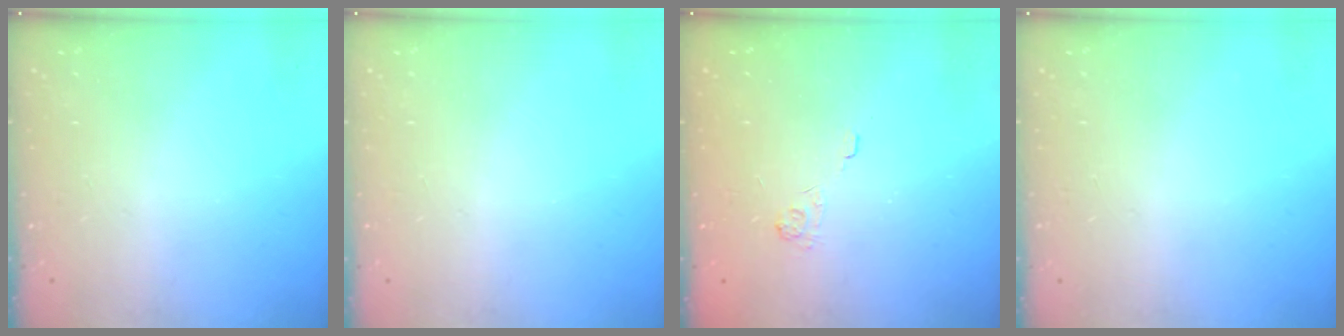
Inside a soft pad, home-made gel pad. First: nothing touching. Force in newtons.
{"total": 0.0}
{"total": 2.1, "press": 1.5, "slide": 1.4}
{"total": 0.0}